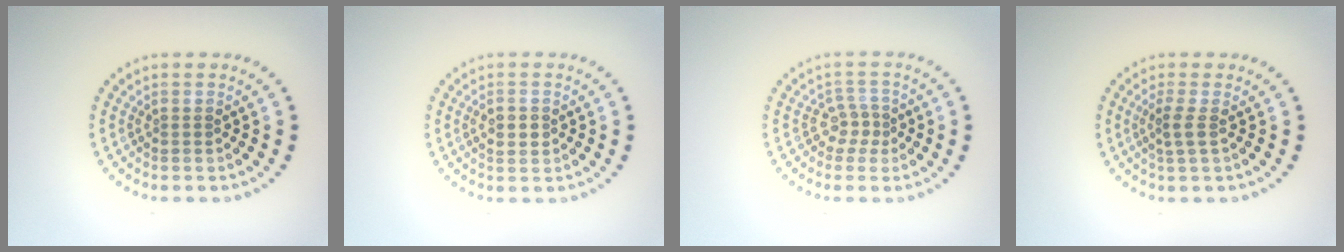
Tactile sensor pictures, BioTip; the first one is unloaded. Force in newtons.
{"total": 2.1, "press": 2.1, "slide": 0.1}
{"total": 1.9, "press": 1.4, "slide": 1.3}
{"total": 1.6, "press": 1.3, "slide": 0.9}